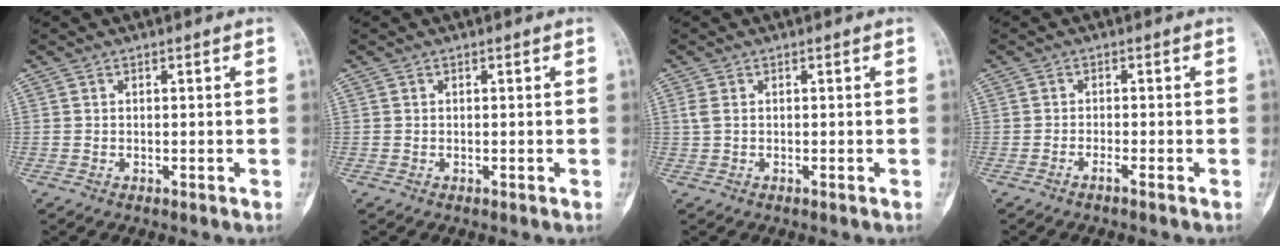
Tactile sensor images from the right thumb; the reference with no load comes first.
{"total": 0.0}
{"total": 1.3, "force": [-0.1, 0.4, 1.3], "torque": [-0.036, 0.003, 0.002]}
{"total": 1.4, "force": [-1.1, -0.3, 0.8], "torque": [-0.020, 0.004, -0.023]}